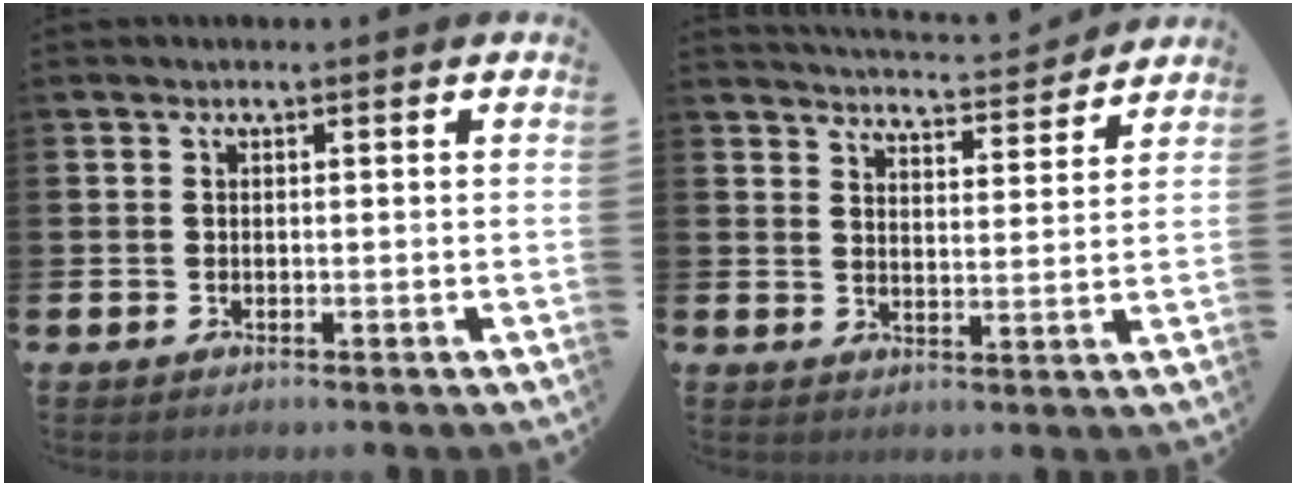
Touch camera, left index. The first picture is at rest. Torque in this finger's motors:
{"motor_torque": [0.90, -1.24, 0.00, 0.05]}